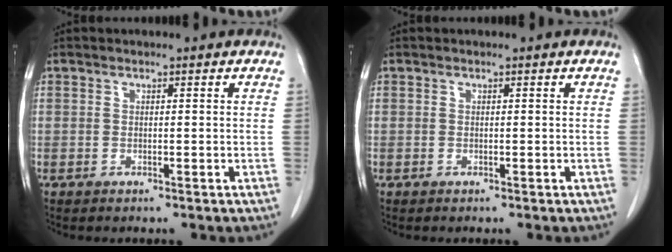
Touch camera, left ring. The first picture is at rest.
{"total": 0.0}